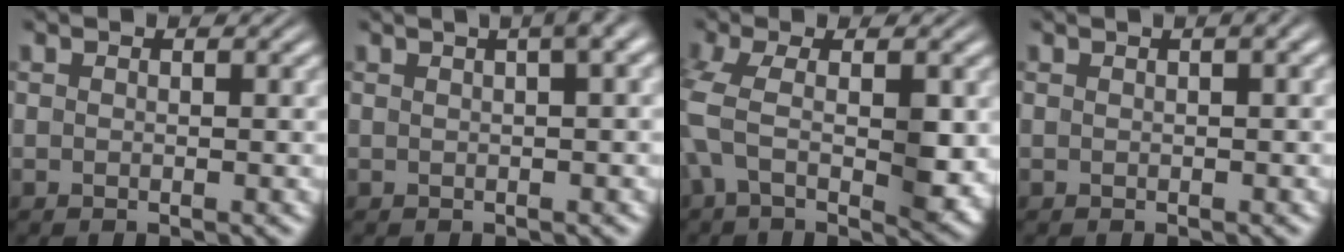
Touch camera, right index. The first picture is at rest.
{"total": 5.0, "force": [2.1, 1.7, 4.1], "torque": [-0.034, 0.030, 0.021]}
{"total": 5.2, "force": [0.2, 2.0, 4.8], "torque": [-0.095, -0.013, 0.004]}
{"total": 1.3, "force": [0.5, 0.1, 1.2], "torque": [-0.005, 0.014, 0.004]}